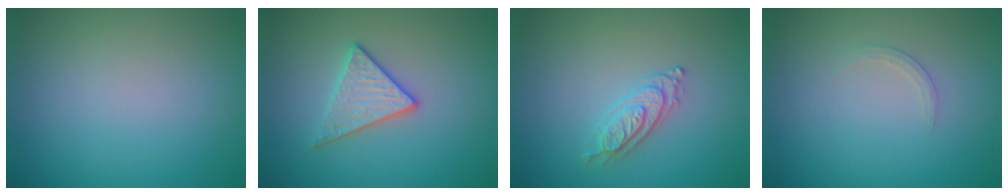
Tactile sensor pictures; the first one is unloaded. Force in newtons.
{"total": 2.8, "press": 2.6, "slide": 1.0}
{"total": 2.2, "press": 2.1, "slide": 0.6}
{"total": 1.0, "press": 1.0, "slide": 0.0}